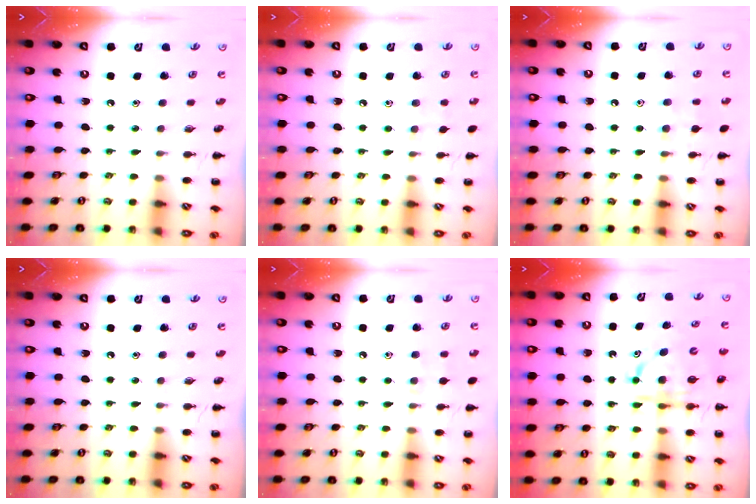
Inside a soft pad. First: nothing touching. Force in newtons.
{"total": 4.9, "press": 4.6, "slide": 1.5}
{"total": 8.0, "press": 7.6, "slide": 2.7}
{"total": 0.0}
{"total": 5.8, "press": 5.4, "slide": 2.2}
{"total": 6.2, "press": 6.1, "slide": 1.0}